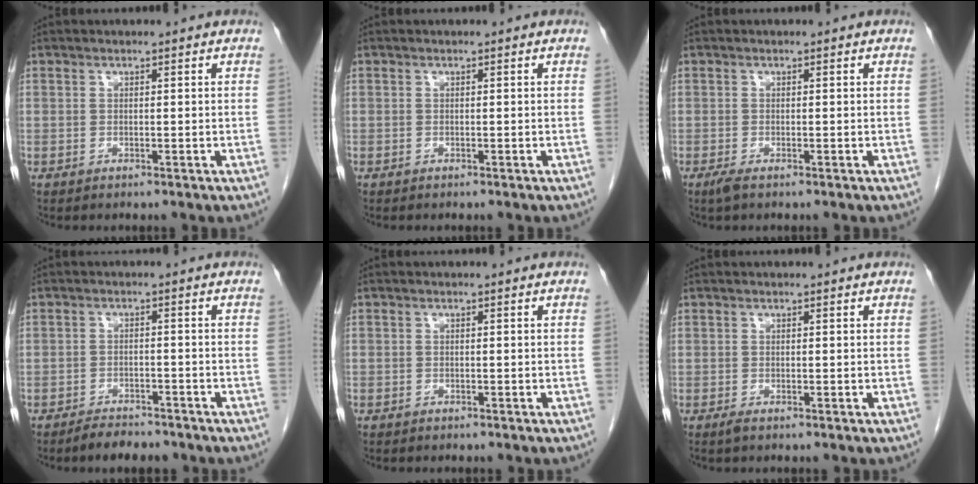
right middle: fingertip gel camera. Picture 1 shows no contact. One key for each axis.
{"total": 0.0}
{"total": 1.3, "fx": -0.8, "fy": 0.2, "fz": 0.9, "tx": -0.026, "ty": -0.005, "tz": -0.016}
{"total": 4.2, "fx": -3.7, "fy": 1.5, "fz": 1.3, "tx": -0.024, "ty": -0.001, "tz": -0.057}
{"total": 0.6, "fx": -0.4, "fy": 0.3, "fz": 0.0, "tx": -0.004, "ty": 0.002, "tz": -0.007}
{"total": 0.7, "fx": -0.5, "fy": 0.0, "fz": 0.4, "tx": -0.012, "ty": -0.002, "tz": -0.008}